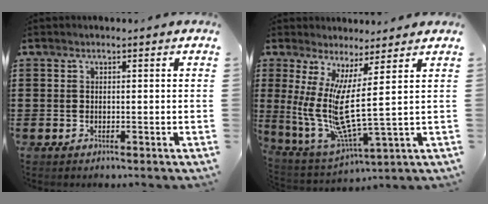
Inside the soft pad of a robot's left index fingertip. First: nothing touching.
{"total": 9.9, "force": [2.8, 0.5, 9.5], "torque": [-0.225, -0.061, 0.041]}